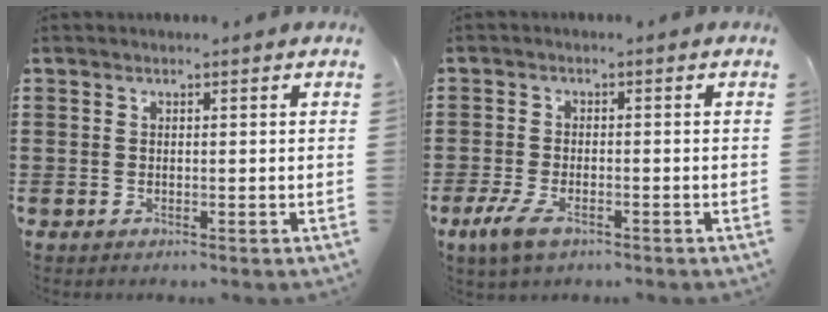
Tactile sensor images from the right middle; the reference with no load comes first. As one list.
[{"total": 4.2, "force": [-2.4, 1.7, 3.0], "torque": [-0.079, -0.007, -0.050]}]